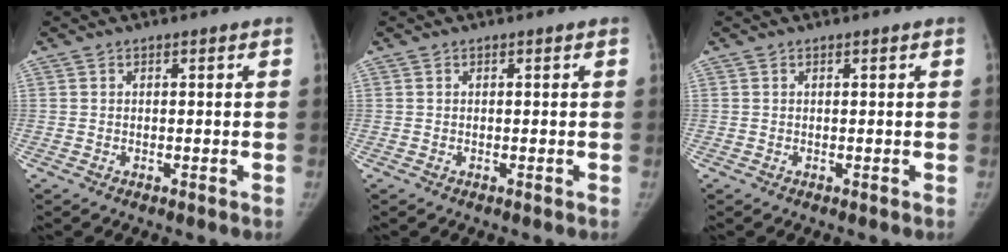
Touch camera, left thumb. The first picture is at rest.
{"total": 0.0}
{"total": 0.0}